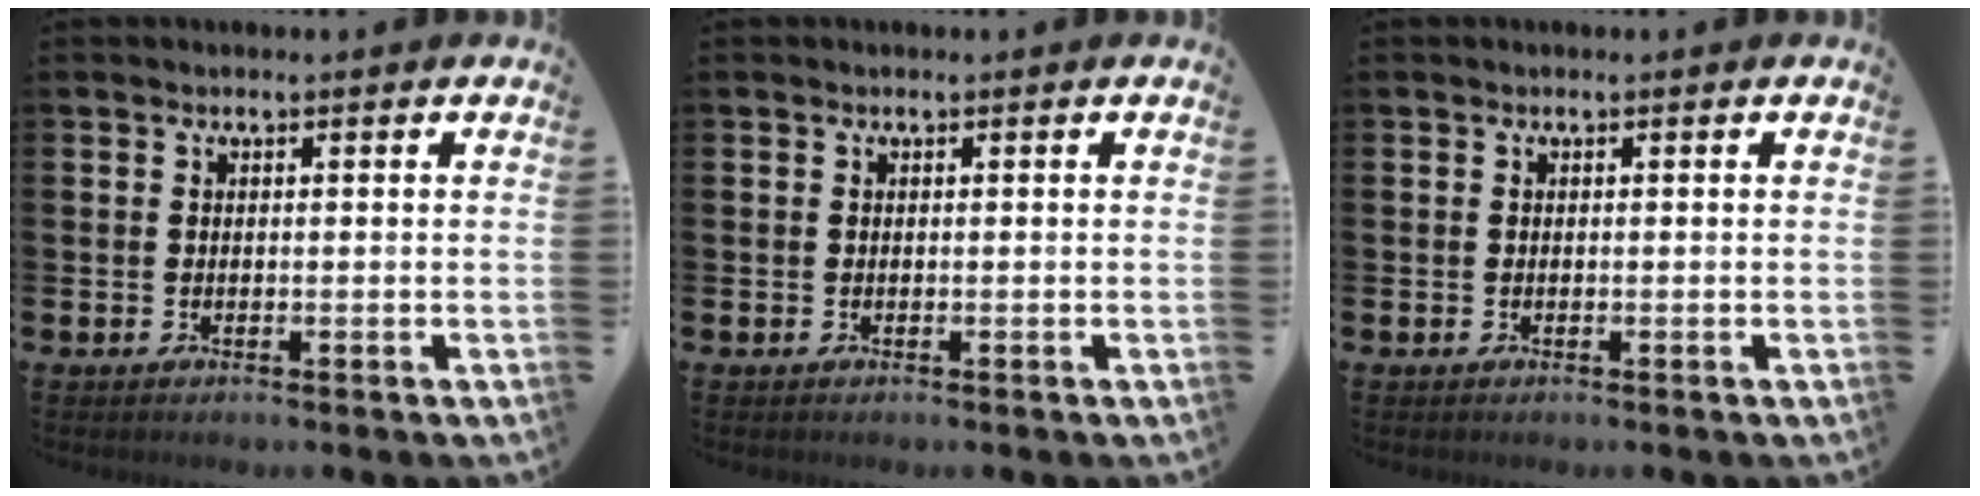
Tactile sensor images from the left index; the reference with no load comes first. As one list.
[{"total": 0.0}, {"total": 0.0}]